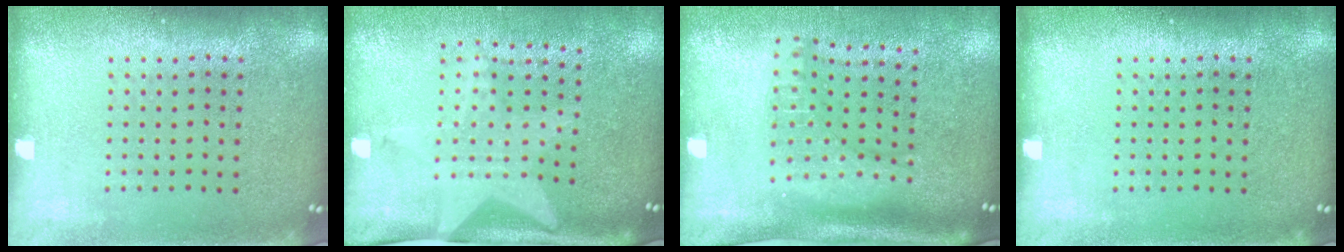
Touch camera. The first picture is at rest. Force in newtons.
{"total": 1.9, "press": 1.5, "slide": 1.1}
{"total": 2.2, "press": 1.6, "slide": 1.5}
{"total": 0.0}